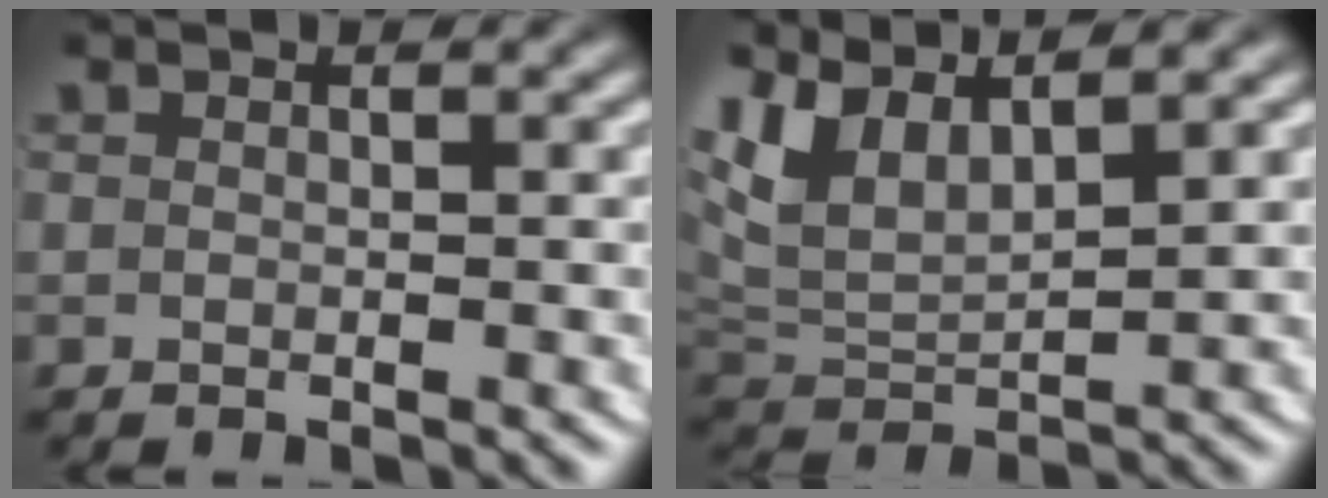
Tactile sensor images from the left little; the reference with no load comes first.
{"total": 8.1, "force": [2.9, 5.9, 4.8], "torque": [-0.135, -0.003, 0.050]}